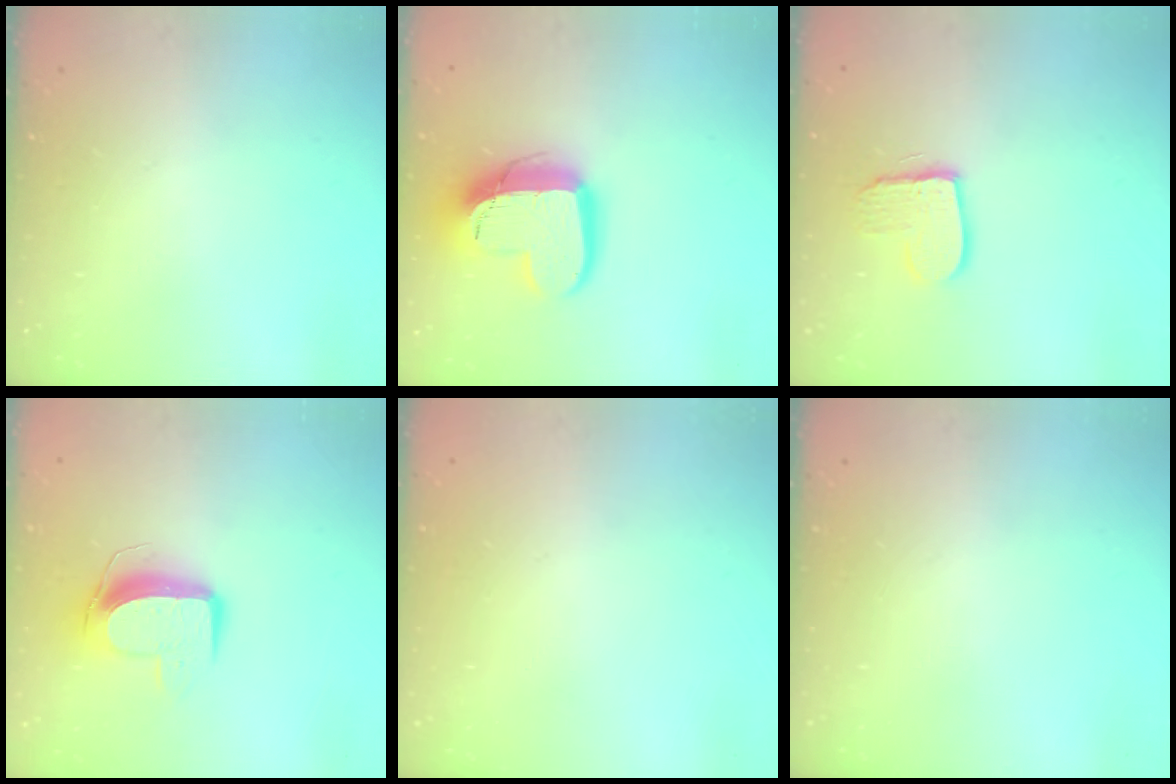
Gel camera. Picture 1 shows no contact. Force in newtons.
{"total": 16.3, "press": 16.3, "slide": 1.4}
{"total": 10.3, "press": 10.3, "slide": 0.8}
{"total": 10.2, "press": 10.2, "slide": 0.2}
{"total": 0.0}
{"total": 0.0}